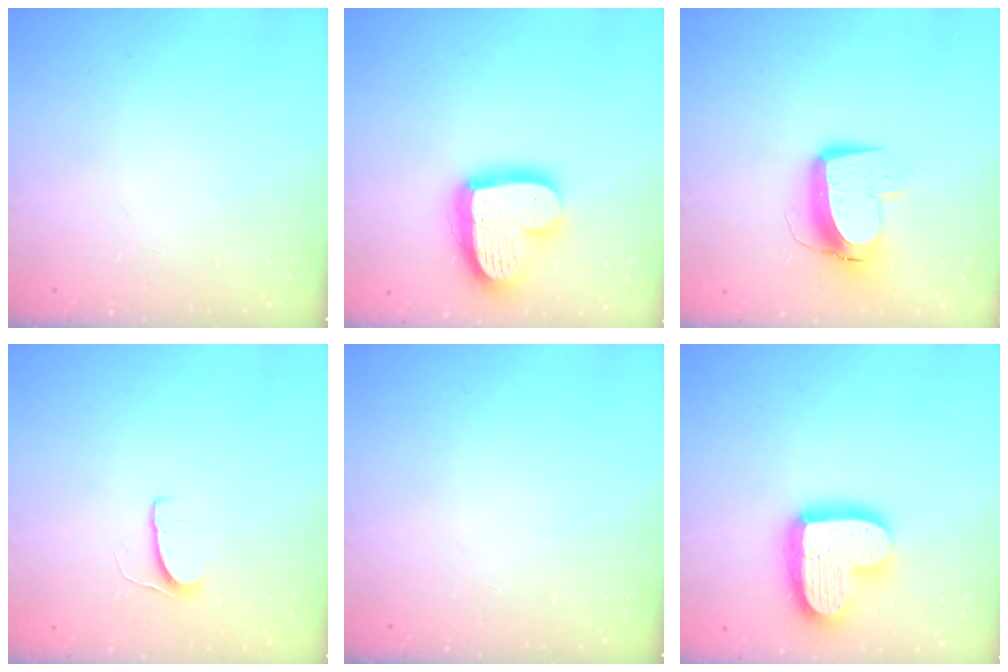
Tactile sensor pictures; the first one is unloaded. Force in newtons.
{"total": 17.7, "press": 17.6, "slide": 1.6}
{"total": 11.1, "press": 11.0, "slide": 1.3}
{"total": 5.4, "press": 5.4, "slide": 0.4}
{"total": 0.0}
{"total": 17.7, "press": 17.7, "slide": 1.5}